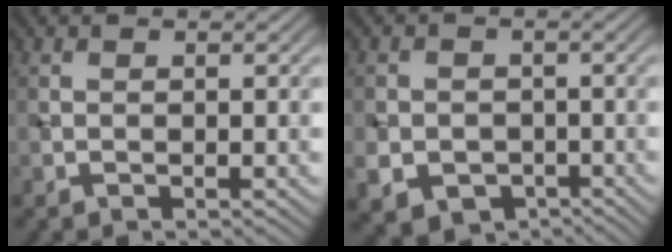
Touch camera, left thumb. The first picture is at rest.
{"total": 6.0, "force": [-2.4, 5.2, 1.9], "torque": [-0.047, -0.018, -0.051]}